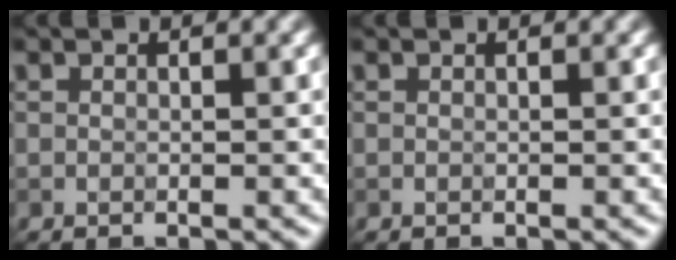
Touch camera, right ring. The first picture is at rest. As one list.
[{"total": 0.0}]